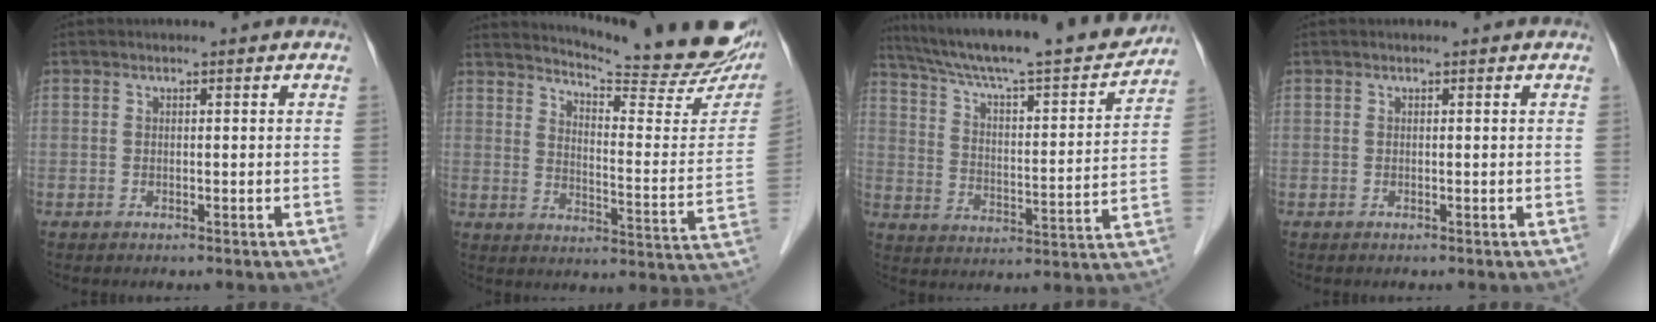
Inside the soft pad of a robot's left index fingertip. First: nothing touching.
{"total": 23.5, "force": [20.8, 2.6, 10.8], "torque": [-0.157, -0.079, 0.256]}
{"total": 23.9, "force": [21.0, 2.2, 11.0], "torque": [-0.185, -0.015, 0.304]}
{"total": 0.0}